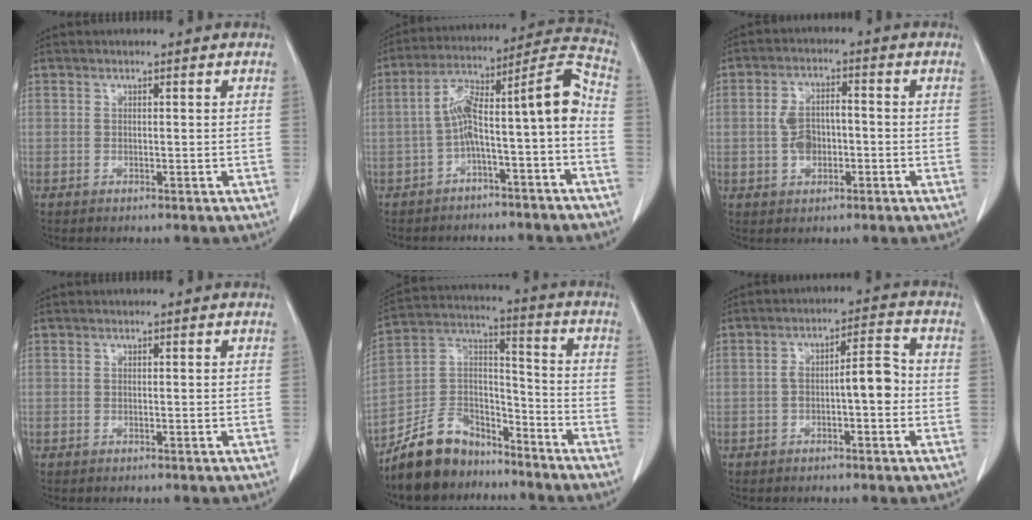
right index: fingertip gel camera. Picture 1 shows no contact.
{"total": 12.5, "force": [-3.4, 0.9, 12.0], "torque": [-0.187, 0.056, -0.054]}
{"total": 5.3, "force": [-0.9, 3.1, 4.2], "torque": [-0.083, 0.013, -0.015]}
{"total": 0.0}
{"total": 12.0, "force": [-9.9, 6.1, 3.1], "torque": [-0.070, 0.044, -0.179]}
{"total": 6.2, "force": [-1.1, 1.5, 5.9], "torque": [-0.095, 0.028, -0.017]}